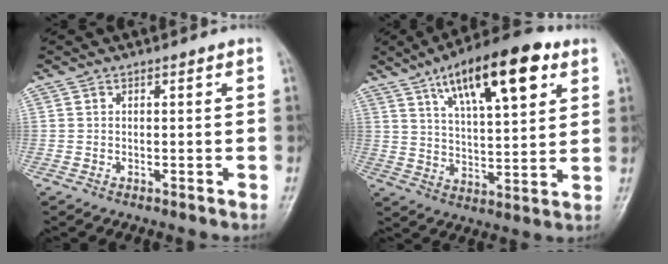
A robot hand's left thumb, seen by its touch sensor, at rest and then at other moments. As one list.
[{"total": 18.2, "force": [9.1, 6.3, 14.5], "torque": [-0.202, -0.025, 0.148]}]